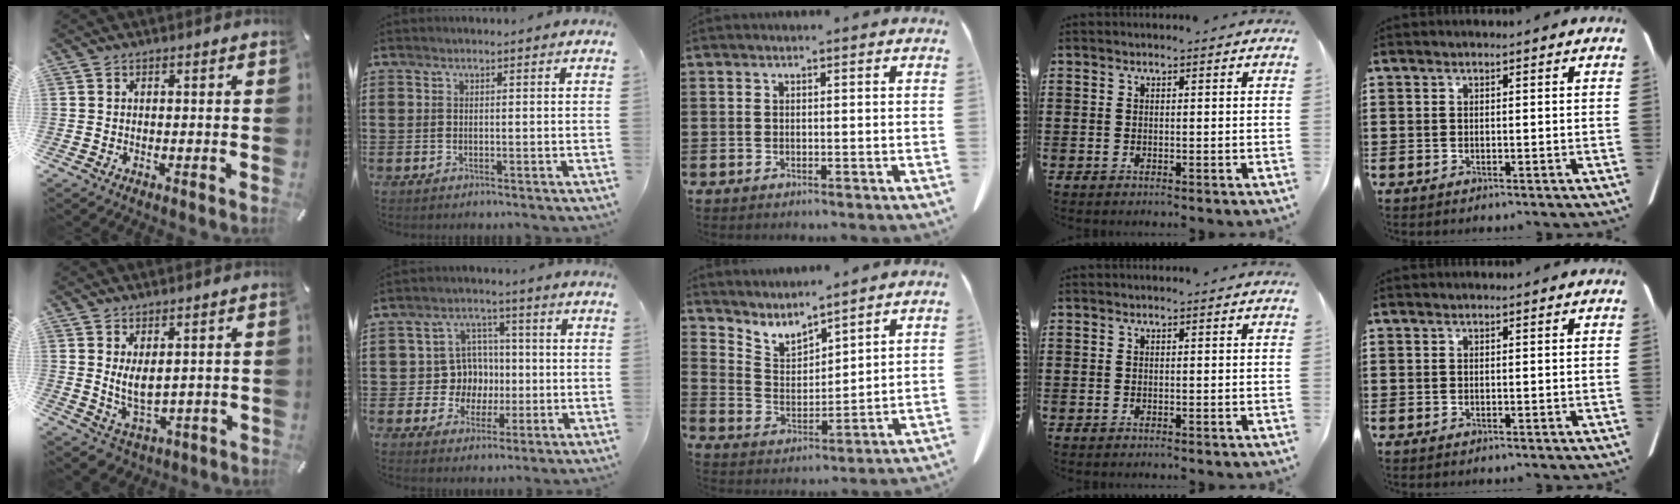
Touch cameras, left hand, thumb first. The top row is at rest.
{"thumb": {"total": 6.2, "force": [1.6, 4.1, 4.3], "torque": [-0.091, -0.001, 0.030]}, "index": {"total": 7.5, "force": [0.5, 7.1, 2.3], "torque": [-0.059, 0.012, 0.012]}, "middle": {"total": 4.6, "force": [4.4, 1.1, 0.7], "torque": [-0.036, -0.029, 0.076]}}